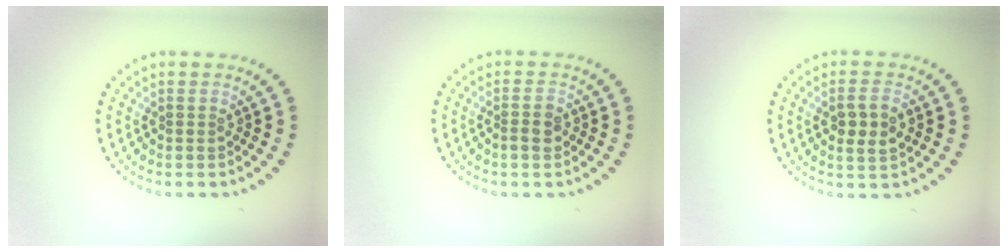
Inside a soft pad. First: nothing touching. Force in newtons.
{"total": 1.8, "press": 1.7, "slide": 0.6}
{"total": 2.7, "press": 2.7, "slide": 0.3}